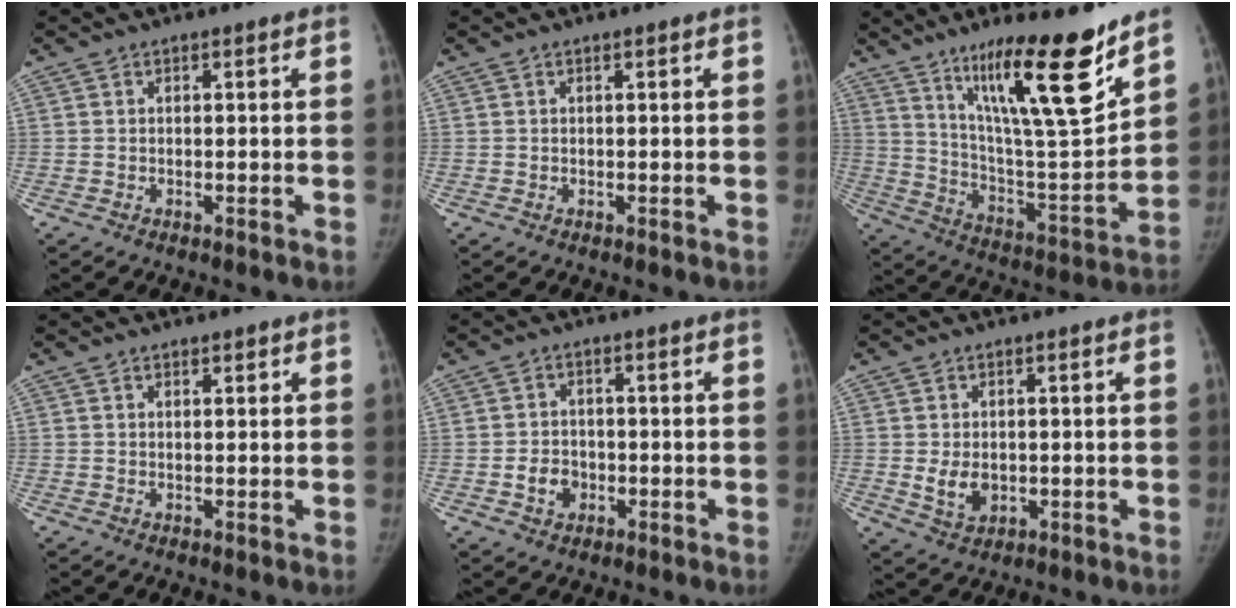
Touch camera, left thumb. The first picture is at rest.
{"total": 0.0}
{"total": 21.6, "force": [14.1, 3.4, 16.0], "torque": [-0.229, -0.089, 0.241]}
{"total": 0.7, "force": [0.5, 0.4, 0.1], "torque": [0.007, -0.003, 0.004]}
{"total": 4.2, "force": [-1.4, 3.5, 1.9], "torque": [-0.019, 0.011, -0.024]}
{"total": 4.6, "force": [-0.4, 3.4, 3.0], "torque": [-0.043, -0.006, 0.002]}